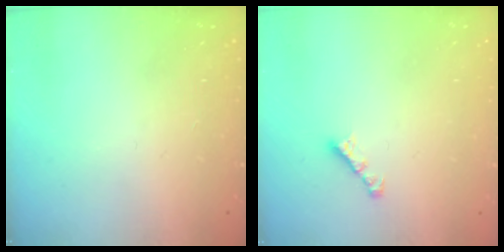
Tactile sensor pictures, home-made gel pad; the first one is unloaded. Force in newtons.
{"total": 1.7, "press": 1.6, "slide": 0.5}